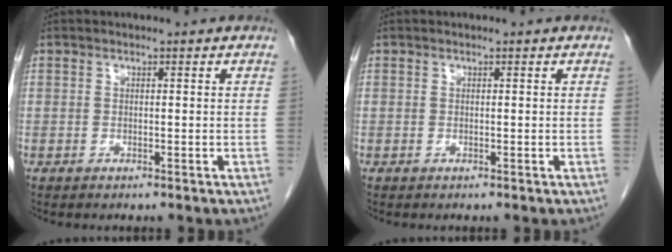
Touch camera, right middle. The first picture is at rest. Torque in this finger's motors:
{"motor_torque": [0.14, -0.27, 0.01, 0.00]}